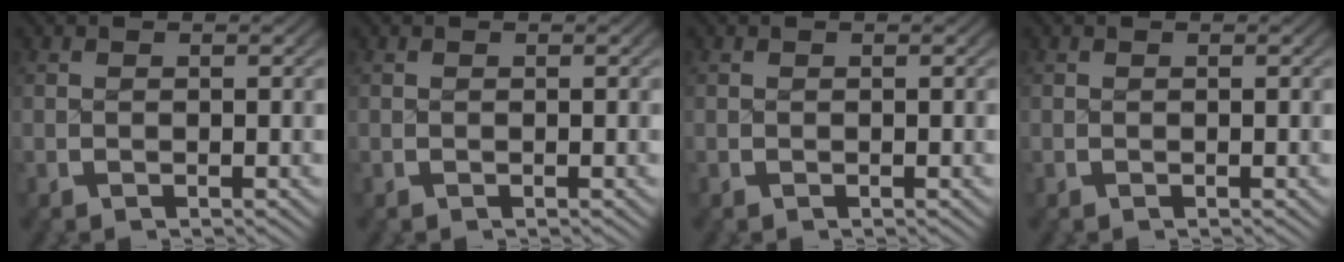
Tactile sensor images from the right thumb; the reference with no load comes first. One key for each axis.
{"total": 0.0}
{"total": 0.0}
{"total": 0.0}